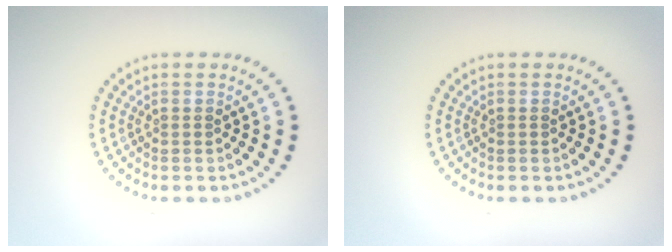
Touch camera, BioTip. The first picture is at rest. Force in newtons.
{"total": 0.0}